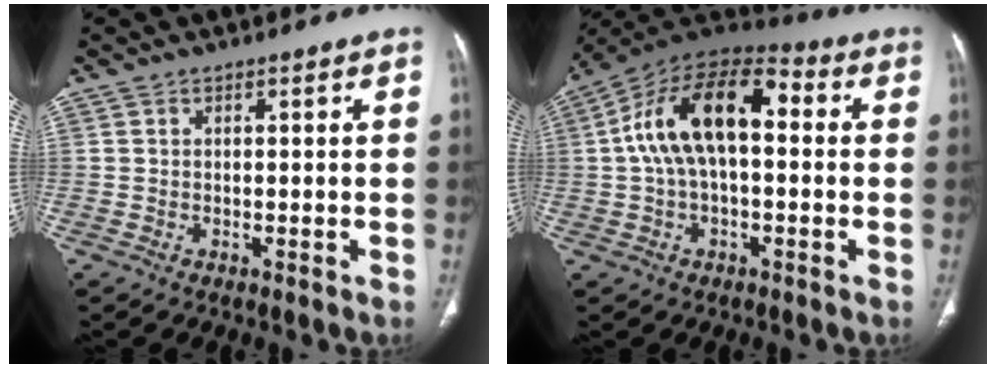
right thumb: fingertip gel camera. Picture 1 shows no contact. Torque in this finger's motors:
{"motor_torque": [2.49, 2.52, 0.98, -0.53, 0.27]}